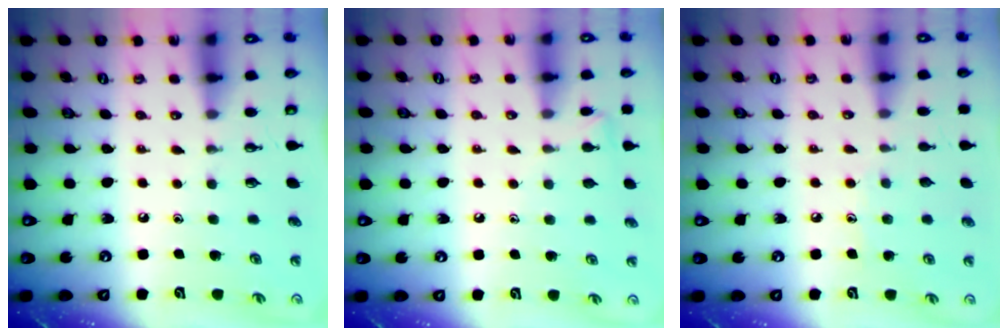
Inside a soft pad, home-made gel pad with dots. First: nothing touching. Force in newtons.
{"total": 5.5, "press": 5.4, "slide": 0.6}
{"total": 5.4, "press": 5.4, "slide": 0.5}